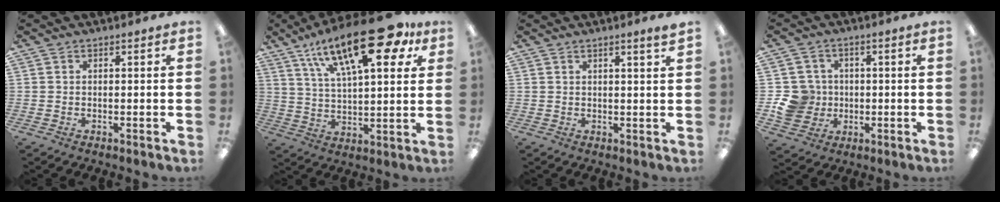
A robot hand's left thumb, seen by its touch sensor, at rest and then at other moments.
{"total": 23.1, "force": [13.3, 9.0, 16.5], "torque": [-0.253, -0.060, 0.216]}
{"total": 1.9, "force": [1.5, -0.2, 1.1], "torque": [-0.022, -0.003, 0.027]}
{"total": 9.1, "force": [-0.8, 8.8, 2.4], "torque": [-0.055, 0.013, -0.007]}